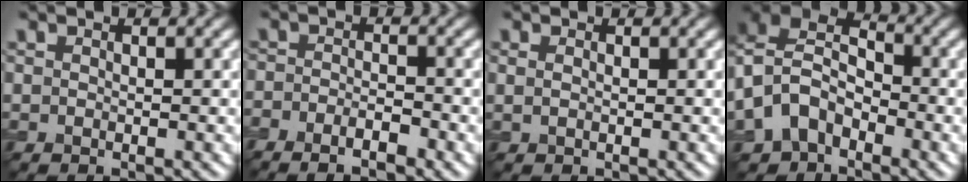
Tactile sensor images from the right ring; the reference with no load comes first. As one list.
[{"total": 3.2, "force": [-2.3, 0.9, 2.1], "torque": [-0.040, 0.002, -0.042]}, {"total": 0.6, "force": [0.2, 0.3, 0.5], "torque": [-0.012, 0.000, 0.005]}, {"total": 8.4, "force": [-2.6, 6.2, 5.1], "torque": [-0.098, 0.000, -0.063]}]